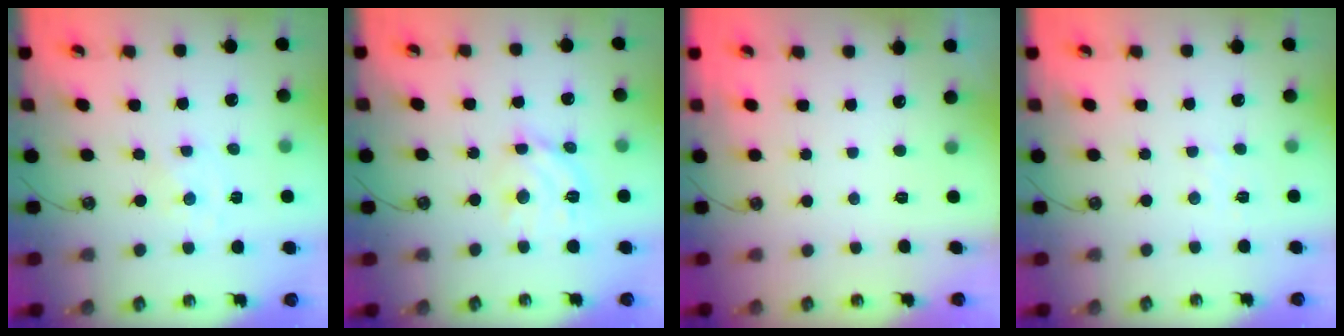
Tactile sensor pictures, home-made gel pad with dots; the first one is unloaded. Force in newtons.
{"total": 12.4, "press": 12.4, "slide": 0.9}
{"total": 0.0}
{"total": 2.8, "press": 2.7, "slide": 0.5}